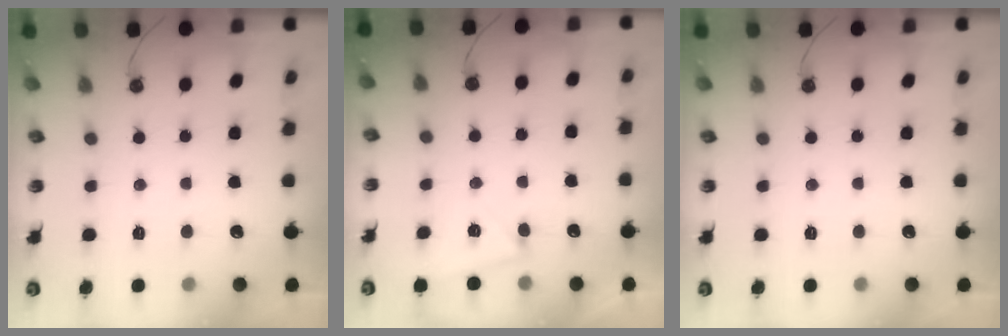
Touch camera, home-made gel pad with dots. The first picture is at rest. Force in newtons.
{"total": 3.9, "press": 3.2, "slide": 2.3}
{"total": 0.0}